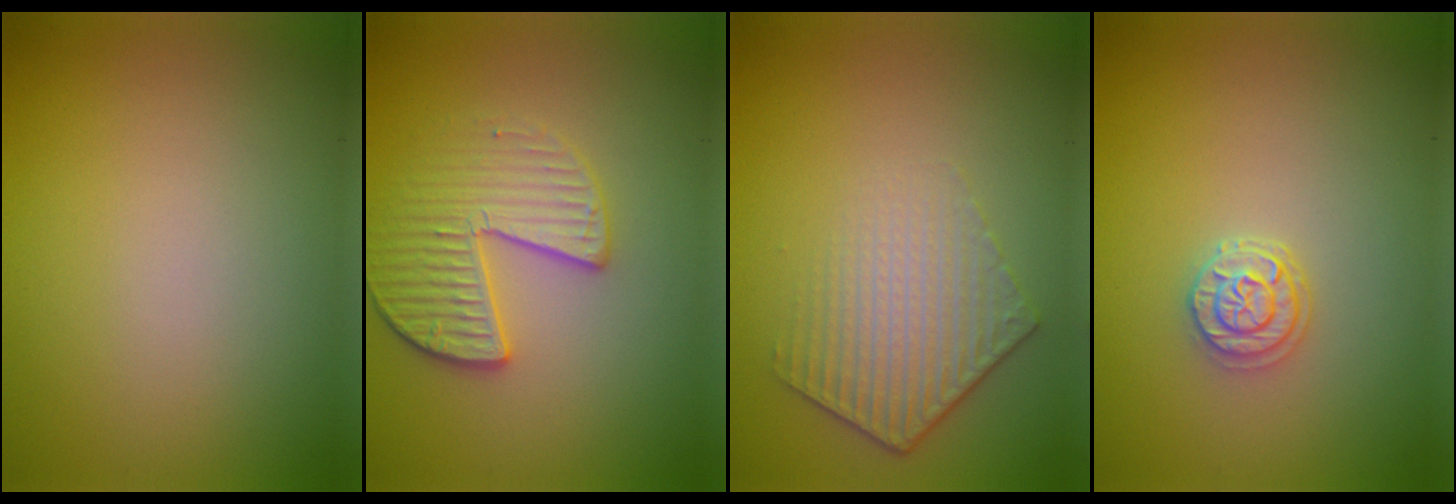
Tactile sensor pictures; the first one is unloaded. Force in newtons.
{"total": 3.6, "press": 3.4, "slide": 1.2}
{"total": 4.4, "press": 3.0, "slide": 3.1}
{"total": 2.2, "press": 2.0, "slide": 0.8}